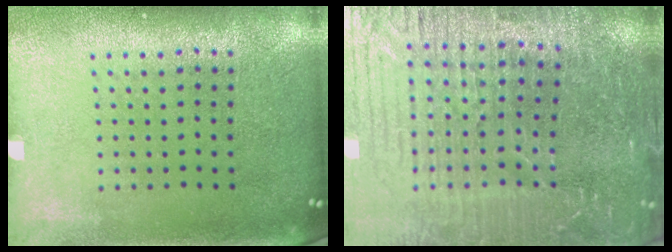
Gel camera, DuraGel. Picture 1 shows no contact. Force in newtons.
{"total": 5.3, "press": 4.9, "slide": 1.9}